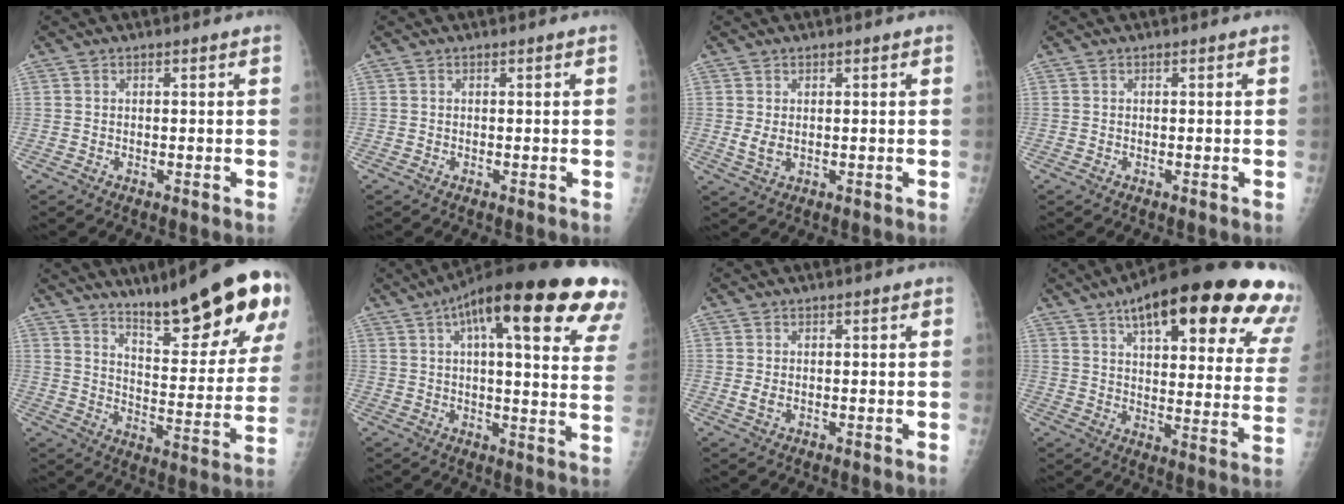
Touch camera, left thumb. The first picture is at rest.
{"total": 0.0}
{"total": 2.4, "force": [0.3, 1.5, 1.8], "torque": [-0.029, -0.008, 0.012]}
{"total": 0.0}
{"total": 23.2, "force": [15.5, 4.3, 16.8], "torque": [-0.211, -0.082, 0.232]}
{"total": 29.5, "force": [15.3, 8.0, 23.9], "torque": [-0.271, 0.014, 0.199]}
{"total": 1.4, "force": [-0.1, 1.0, 1.1], "torque": [-0.018, -0.003, 0.002]}
{"total": 31.1, "force": [18.0, 9.6, 23.4], "torque": [-0.266, -0.027, 0.242]}